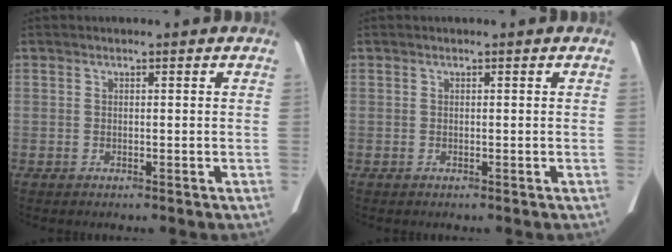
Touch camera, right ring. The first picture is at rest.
{"total": 0.0}